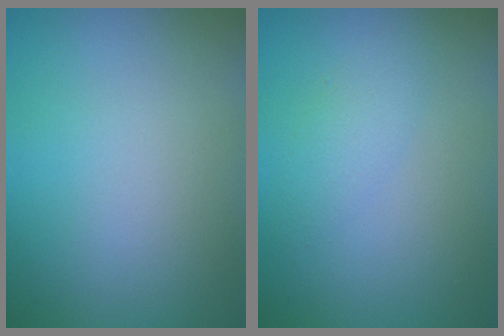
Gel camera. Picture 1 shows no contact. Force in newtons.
{"total": 1.7, "press": 1.7, "slide": 0.0}